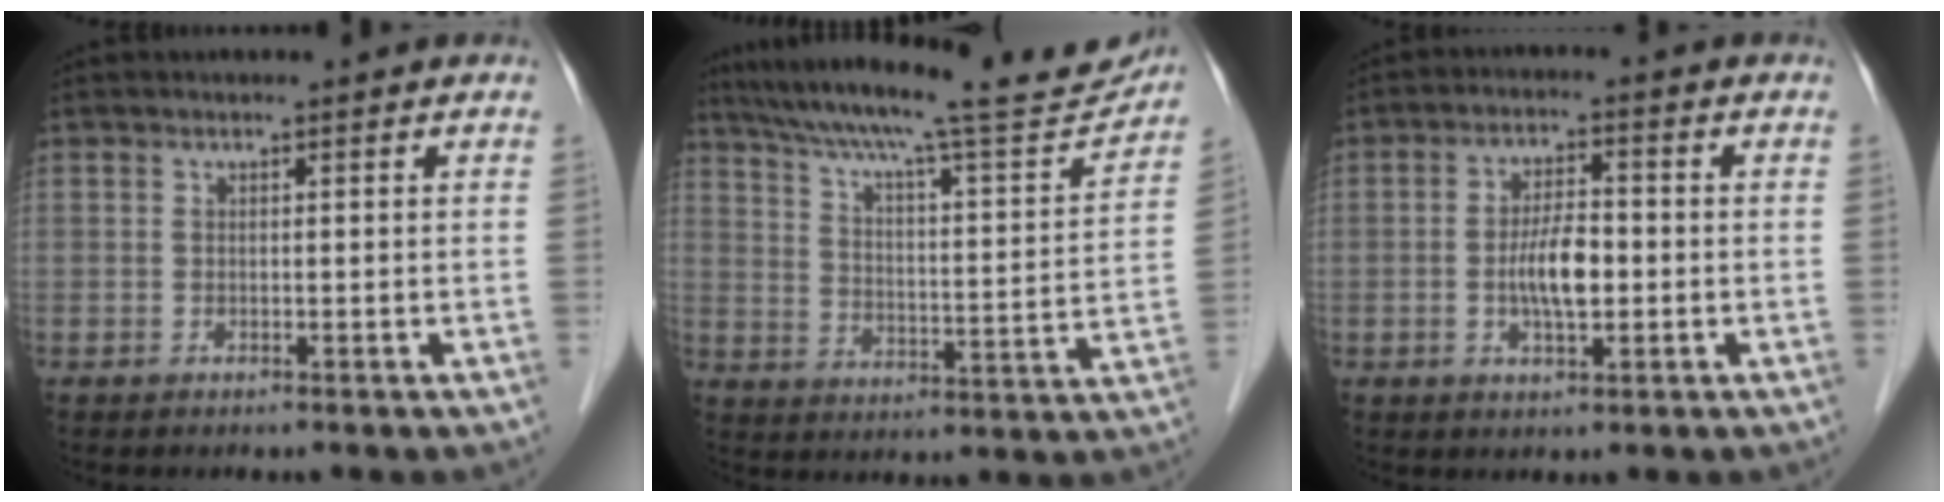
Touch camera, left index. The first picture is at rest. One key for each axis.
{"total": 23.5, "fx": 20.8, "fy": 2.2, "fz": 10.7, "tx": -0.181, "ty": -0.013, "tz": 0.288}
{"total": 5.9, "fx": -0.9, "fy": 1.9, "fz": 5.5, "tx": -0.109, "ty": 0.003, "tz": -0.018}